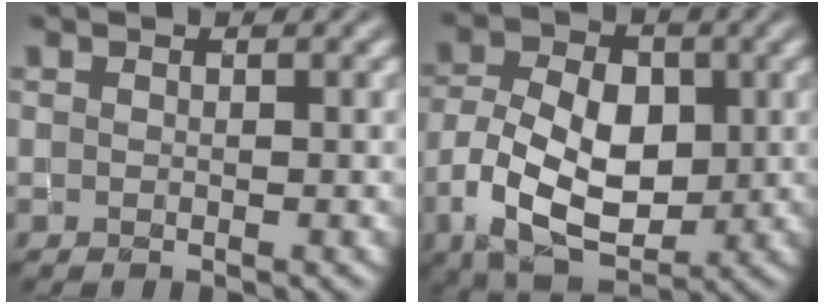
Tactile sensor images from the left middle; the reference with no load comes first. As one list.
[{"total": 8.4, "force": [-1.5, 5.6, 6.1], "torque": [-0.117, 0.002, -0.030]}]